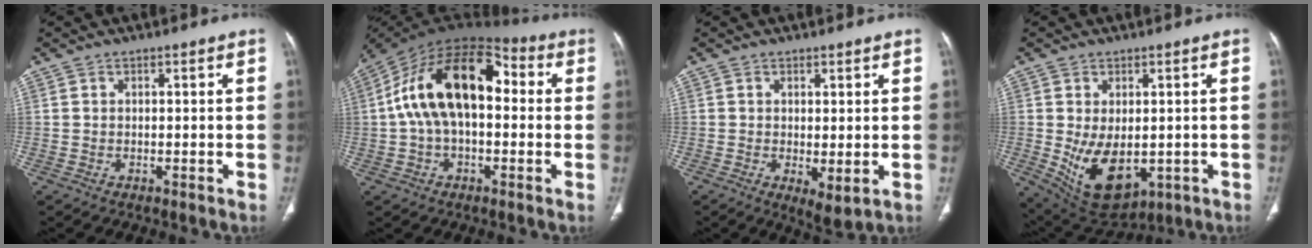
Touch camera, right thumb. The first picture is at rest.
{"total": 19.1, "force": [1.7, 10.7, 15.8], "torque": [-0.270, 0.050, 0.020]}
{"total": 4.0, "force": [-0.5, 1.6, 3.7], "torque": [-0.060, -0.017, -0.001]}
{"total": 11.7, "force": [-1.8, 7.0, 9.3], "torque": [-0.143, -0.013, -0.001]}